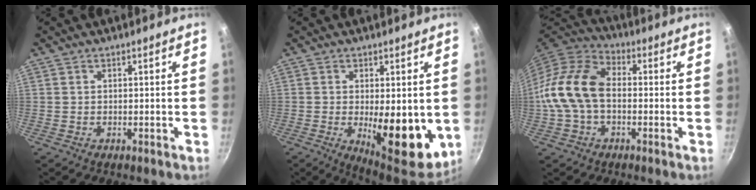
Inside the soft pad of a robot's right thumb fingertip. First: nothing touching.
{"total": 13.3, "force": [-1.4, 5.3, 12.1], "torque": [-0.135, -0.018, -0.006]}
{"total": 14.5, "force": [-1.0, 9.6, 10.8], "torque": [-0.190, 0.039, -0.035]}